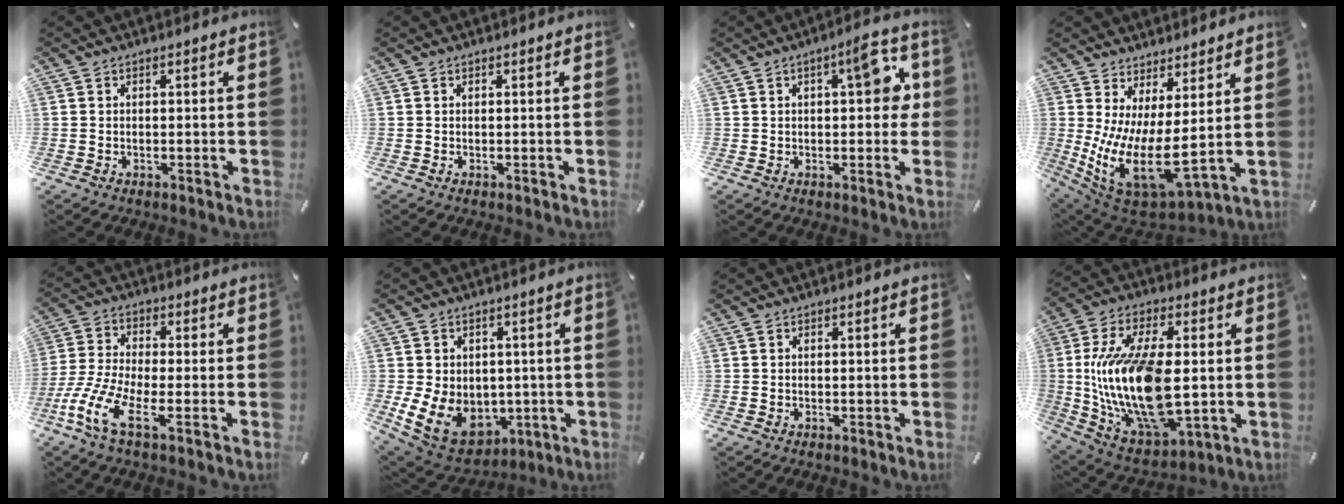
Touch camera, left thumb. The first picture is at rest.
{"total": 0.0}
{"total": 9.0, "force": [2.3, 3.8, 7.9], "torque": [-0.094, -0.008, 0.029]}
{"total": 13.0, "force": [0.0, 4.8, 12.1], "torque": [-0.242, -0.051, 0.010]}
{"total": 11.0, "force": [-4.6, 4.2, 9.1], "torque": [-0.204, -0.005, -0.087]}
{"total": 11.7, "force": [-1.4, 9.9, 6.0], "torque": [-0.123, -0.004, -0.014]}
{"total": 0.0}
{"total": 23.3, "force": [0.7, 12.3, 19.8], "torque": [-0.425, -0.015, 0.026]}